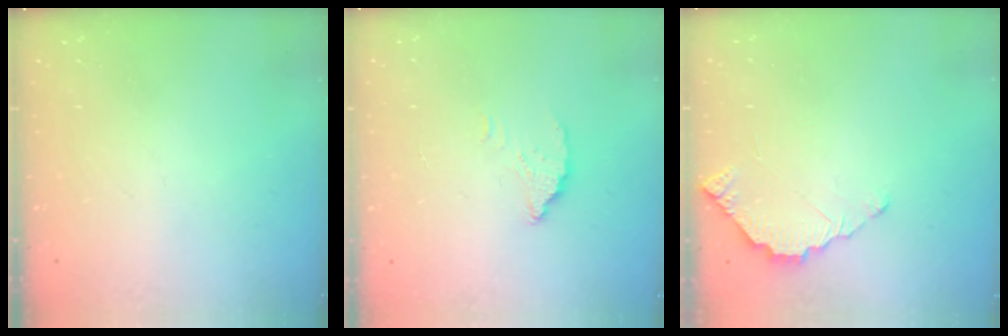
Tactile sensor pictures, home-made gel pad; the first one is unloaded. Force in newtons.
{"total": 3.6, "press": 3.6, "slide": 0.4}
{"total": 2.8, "press": 2.8, "slide": 0.3}